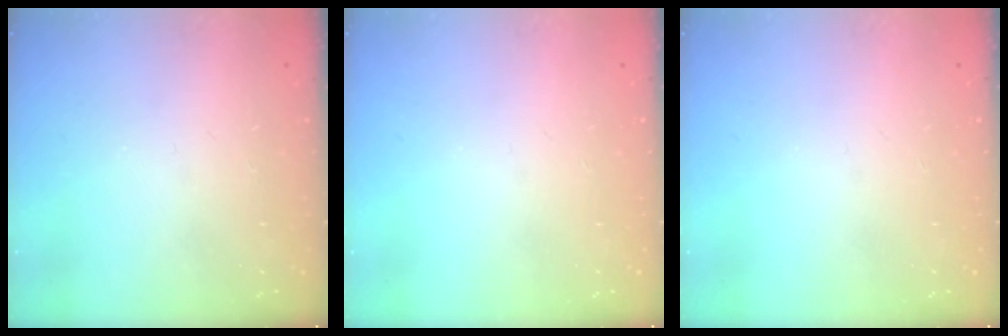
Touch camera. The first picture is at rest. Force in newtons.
{"total": 0.0}
{"total": 0.0}